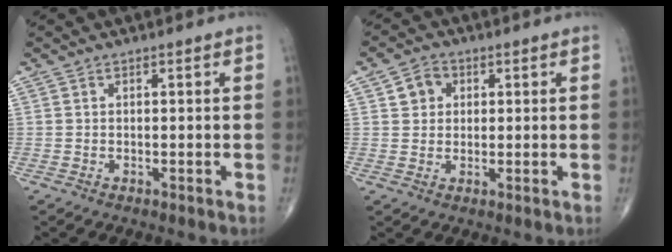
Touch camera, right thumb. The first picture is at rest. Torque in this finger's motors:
{"motor_torque": [-0.11, 0.11, 0.01, -0.01, 0.00]}